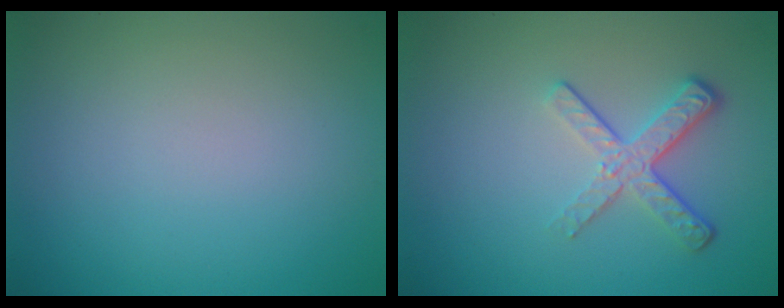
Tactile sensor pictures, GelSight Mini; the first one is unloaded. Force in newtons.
{"total": 3.5, "press": 2.6, "slide": 2.4}